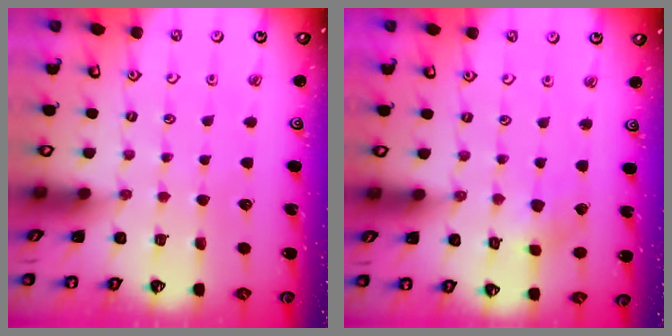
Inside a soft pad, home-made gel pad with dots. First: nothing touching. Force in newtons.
{"total": 2.5, "press": 2.5, "slide": 0.2}